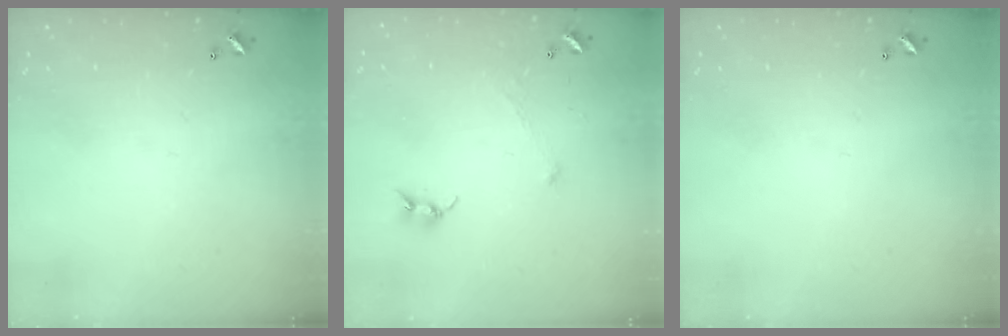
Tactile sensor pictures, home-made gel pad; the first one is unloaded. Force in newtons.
{"total": 0.6, "press": 0.4, "slide": 0.4}
{"total": 0.0}